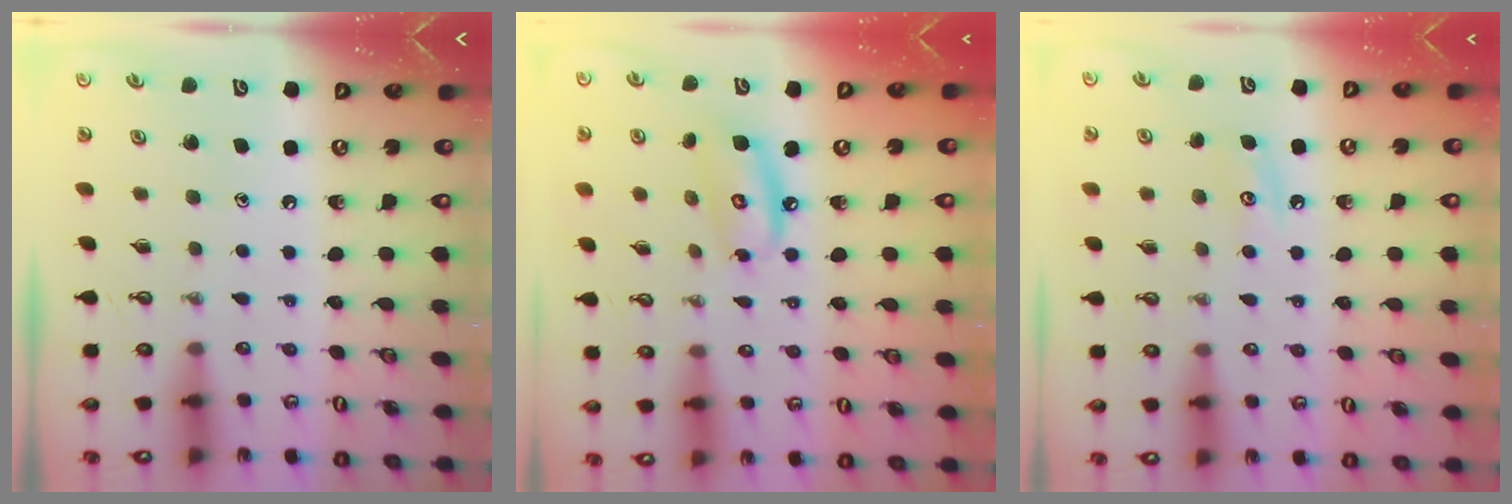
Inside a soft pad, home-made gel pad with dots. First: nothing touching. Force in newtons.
{"total": 8.8, "press": 8.7, "slide": 0.7}
{"total": 6.4, "press": 6.3, "slide": 0.8}